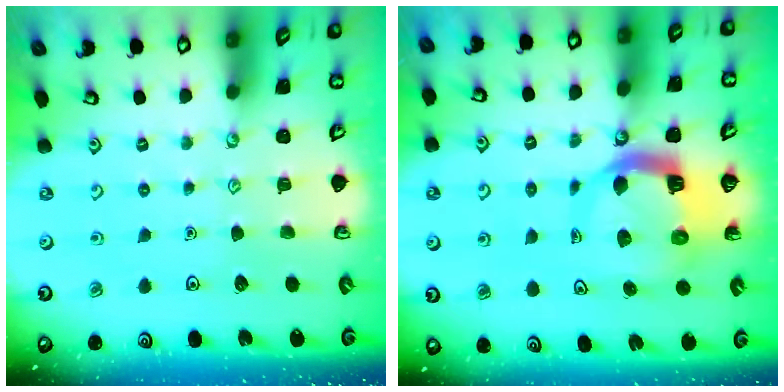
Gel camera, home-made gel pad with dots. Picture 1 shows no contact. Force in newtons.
{"total": 10.4, "press": 10.4, "slide": 1.3}